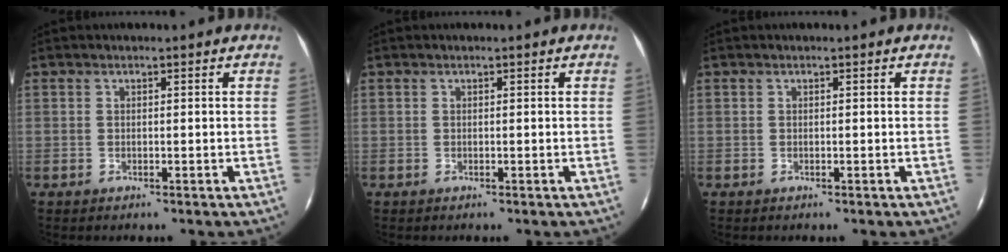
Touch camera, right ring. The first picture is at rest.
{"total": 0.0}
{"total": 0.0}